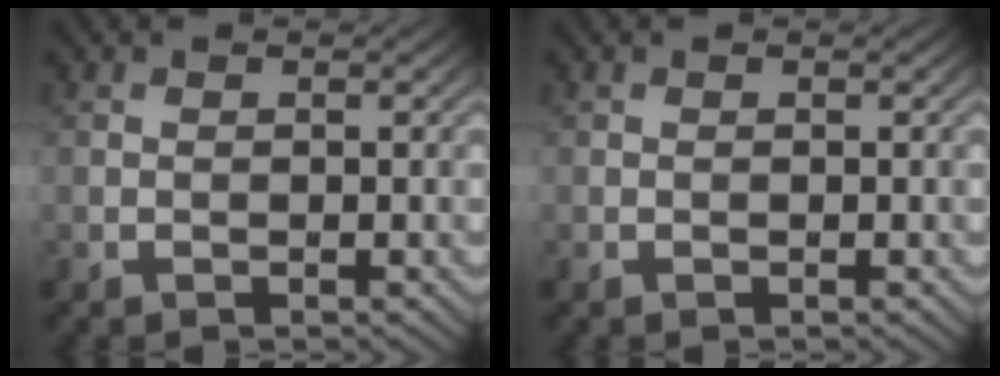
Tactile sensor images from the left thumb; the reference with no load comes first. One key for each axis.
{"total": 0.0}